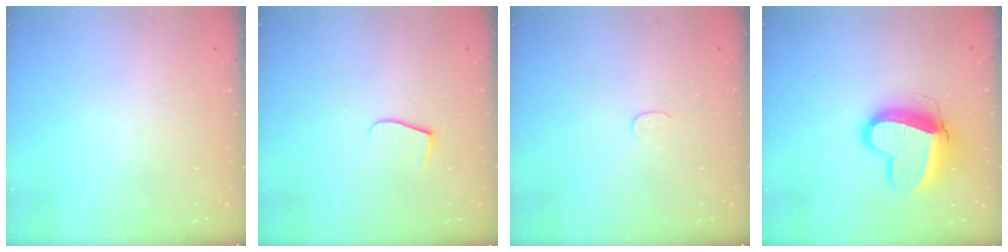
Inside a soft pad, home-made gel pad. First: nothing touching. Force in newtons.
{"total": 6.2, "press": 6.2, "slide": 0.4}
{"total": 3.7, "press": 3.7, "slide": 0.4}
{"total": 14.4, "press": 14.3, "slide": 1.6}